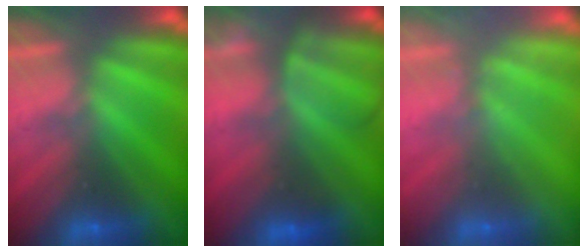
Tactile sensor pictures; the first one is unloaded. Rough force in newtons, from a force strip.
{"total": 7.2}
{"total": 2.4}